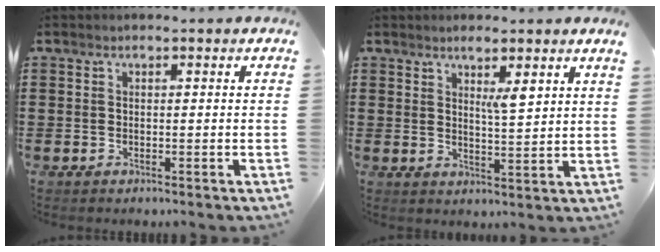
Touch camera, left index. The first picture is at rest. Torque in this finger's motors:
{"motor_torque": [1.10, -1.04, 0.57, 0.12]}